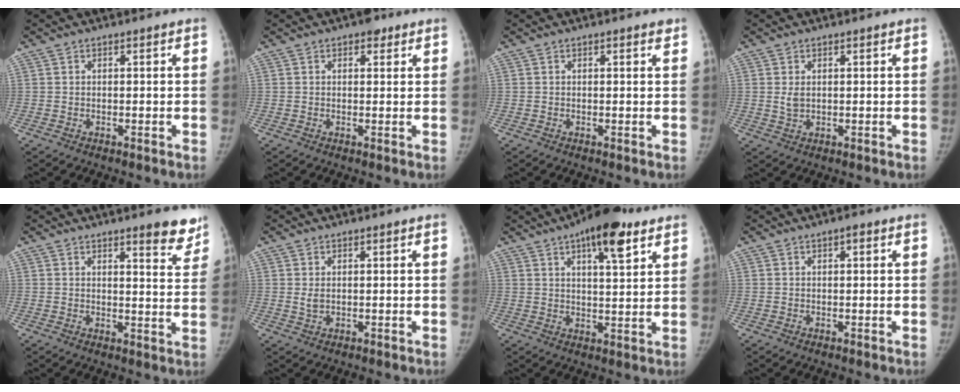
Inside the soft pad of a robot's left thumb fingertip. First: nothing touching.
{"total": 2.7, "force": [1.7, 1.5, 1.5], "torque": [-0.005, -0.004, 0.019]}
{"total": 0.9, "force": [0.7, 0.3, 0.6], "torque": [-0.005, -0.002, 0.008]}
{"total": 2.0, "force": [0.5, 1.2, 1.5], "torque": [-0.024, -0.006, 0.014]}
{"total": 7.4, "force": [5.7, 1.8, 4.3], "torque": [-0.023, -0.037, 0.065]}
{"total": 1.5, "force": [0.4, 0.8, 1.2], "torque": [-0.021, -0.004, 0.012]}
{"total": 12.0, "force": [6.9, 4.0, 8.9], "torque": [-0.109, -0.025, 0.097]}
{"total": 1.4, "force": [0.7, 0.5, 1.1], "torque": [-0.015, 0.001, 0.007]}